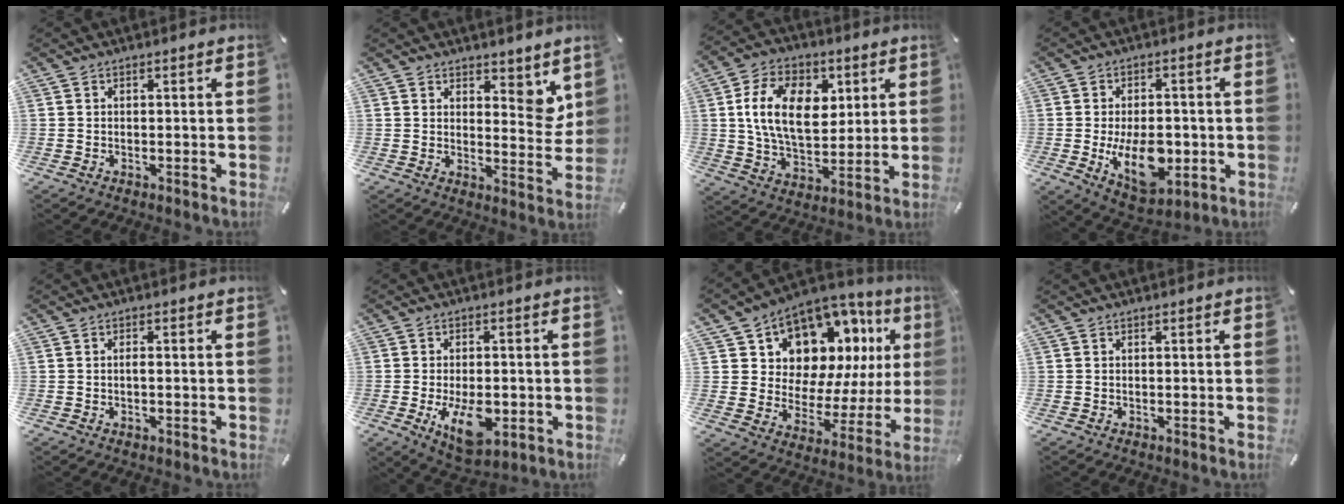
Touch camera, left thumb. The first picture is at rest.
{"total": 7.3, "force": [4.5, 4.2, 3.8], "torque": [-0.024, -0.038, 0.075]}
{"total": 16.0, "force": [4.1, 10.7, 11.2], "torque": [-0.205, 0.008, 0.071]}
{"total": 13.4, "force": [-2.8, 8.1, 10.3], "torque": [-0.176, -0.010, -0.044]}
{"total": 1.7, "force": [-0.3, 0.7, 1.5], "torque": [-0.029, 0.003, -0.007]}
{"total": 11.1, "force": [-2.8, 6.0, 8.9], "torque": [-0.144, -0.013, -0.045]}
{"total": 12.9, "force": [9.0, 8.2, 4.4], "torque": [-0.080, -0.094, 0.162]}
{"total": 0.0}